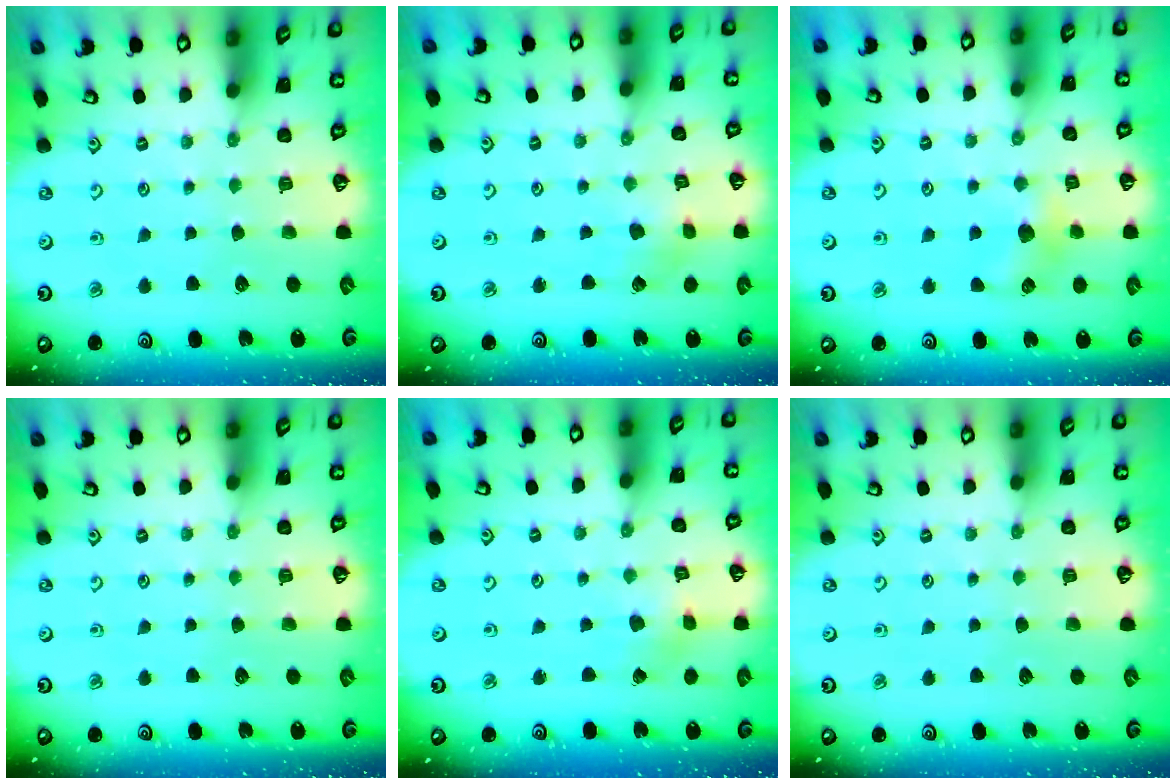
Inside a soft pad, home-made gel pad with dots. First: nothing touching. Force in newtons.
{"total": 3.0, "press": 3.0, "slide": 0.2}
{"total": 7.9, "press": 7.9, "slide": 0.8}
{"total": 0.0}
{"total": 2.1, "press": 2.1, "slide": 0.2}
{"total": 0.0}